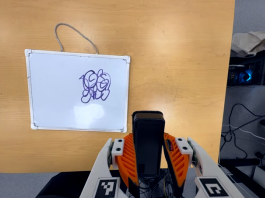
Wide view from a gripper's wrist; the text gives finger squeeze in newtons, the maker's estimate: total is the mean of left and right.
{"total": 4.6, "left": 3.1, "right": 6.1}